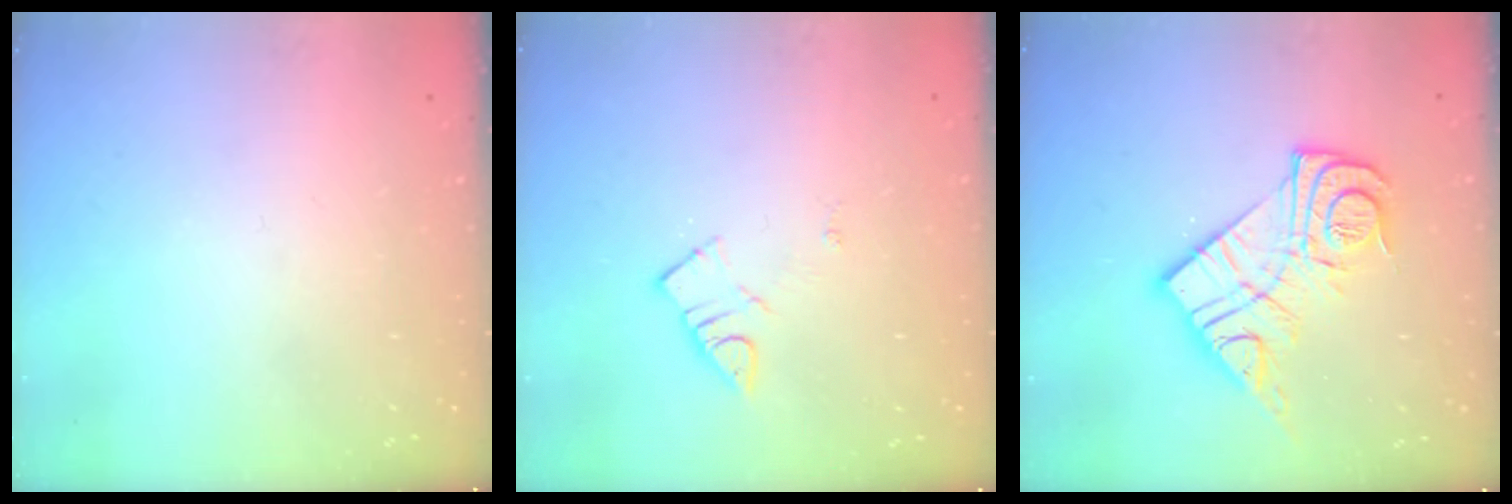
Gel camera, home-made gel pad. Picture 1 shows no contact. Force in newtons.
{"total": 3.8, "press": 3.8, "slide": 0.5}
{"total": 17.5, "press": 17.5, "slide": 1.3}